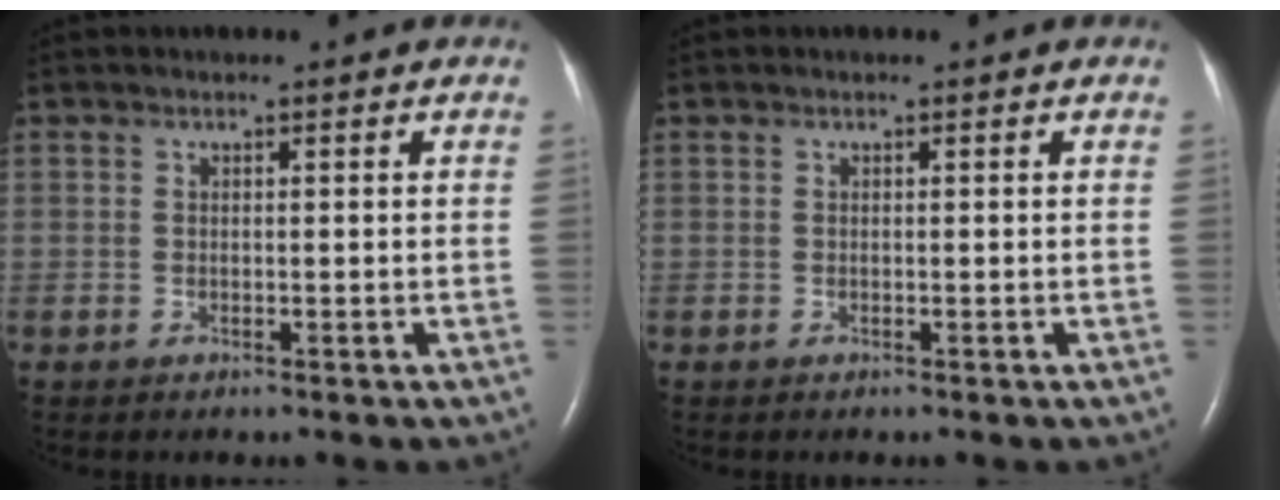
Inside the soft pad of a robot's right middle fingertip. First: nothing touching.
{"total": 0.0}